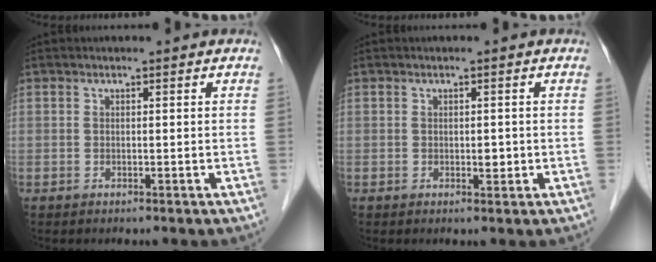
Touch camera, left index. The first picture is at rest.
{"total": 1.2, "force": [-0.1, 0.7, 1.0], "torque": [-0.014, 0.000, 0.000]}